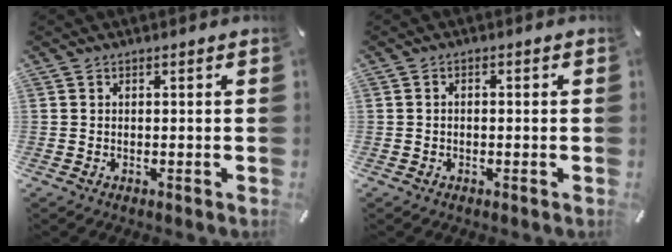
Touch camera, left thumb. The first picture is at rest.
{"total": 0.9, "force": [-0.4, 0.6, 0.5], "torque": [-0.010, 0.002, -0.009]}